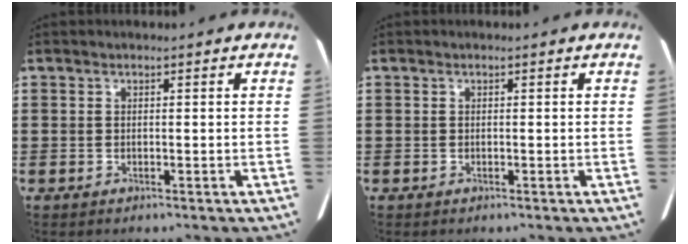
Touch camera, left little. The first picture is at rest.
{"total": 0.0}